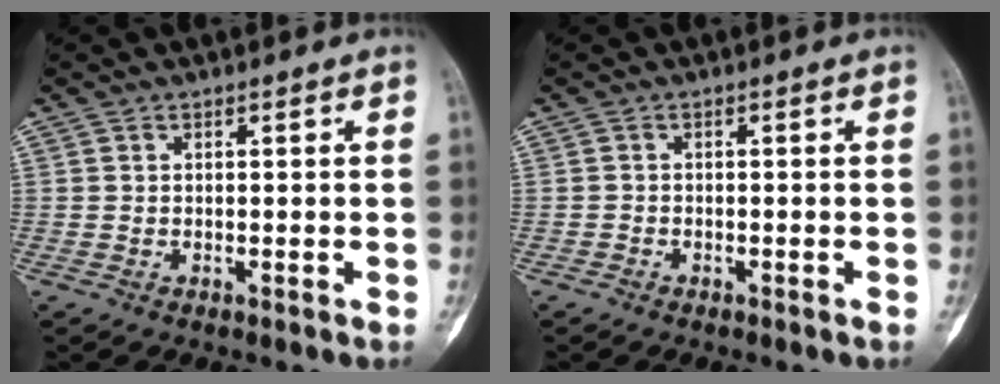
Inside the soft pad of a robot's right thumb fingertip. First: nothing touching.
{"total": 0.7, "force": [-0.5, 0.5, -0.2], "torque": [0.001, 0.003, -0.014]}